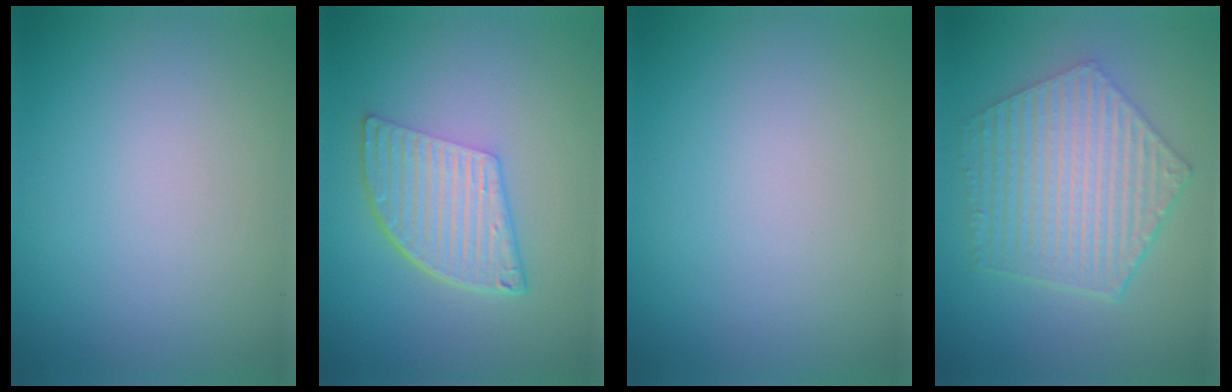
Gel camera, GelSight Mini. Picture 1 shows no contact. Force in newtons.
{"total": 6.1, "press": 4.1, "slide": 4.5}
{"total": 0.0}
{"total": 6.9, "press": 4.9, "slide": 4.8}